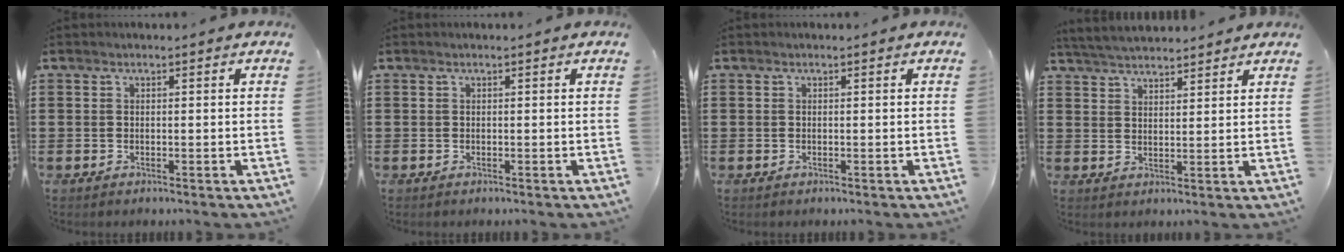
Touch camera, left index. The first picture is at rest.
{"total": 0.0}
{"total": 0.0}
{"total": 4.0, "force": [4.0, 0.2, 0.7], "torque": [-0.027, -0.010, 0.073]}